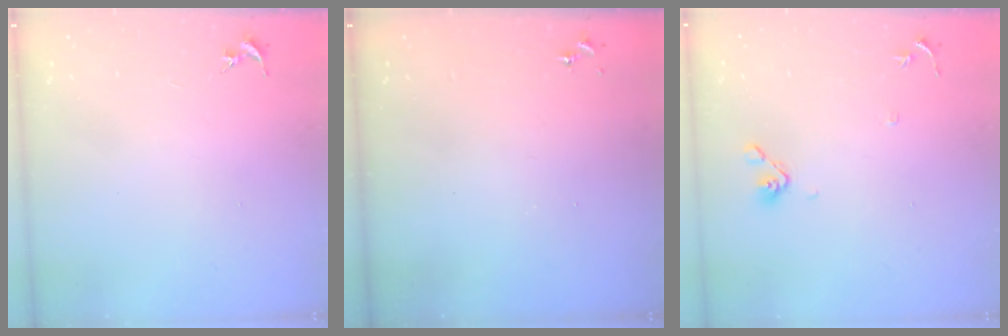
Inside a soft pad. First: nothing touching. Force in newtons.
{"total": 0.0}
{"total": 7.6, "press": 7.3, "slide": 2.0}